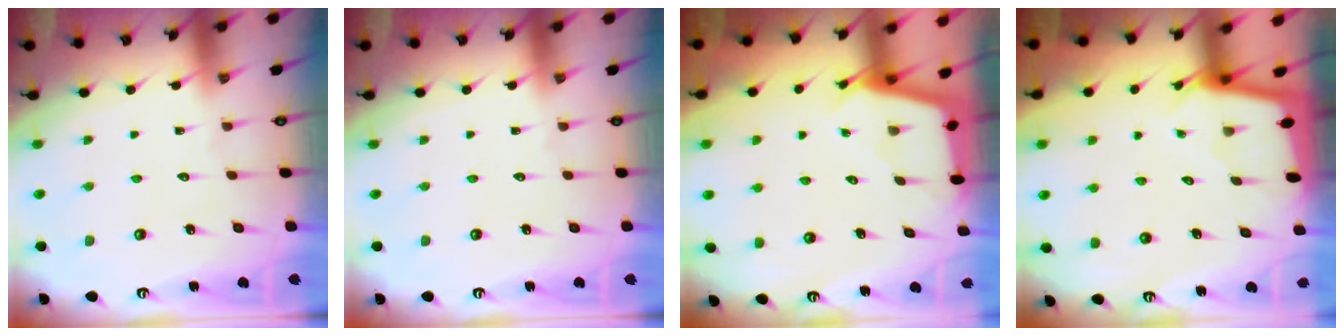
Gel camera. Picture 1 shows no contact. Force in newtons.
{"total": 0.0}
{"total": 2.6, "press": 2.6, "slide": 0.3}
{"total": 2.0, "press": 2.0, "slide": 0.1}